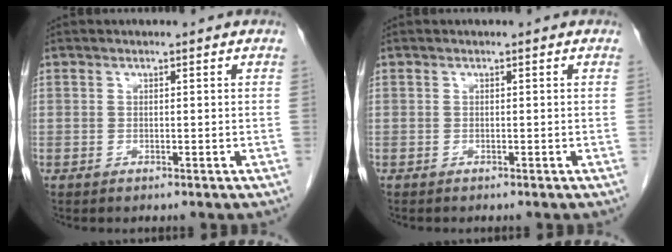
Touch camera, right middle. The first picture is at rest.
{"total": 0.0}